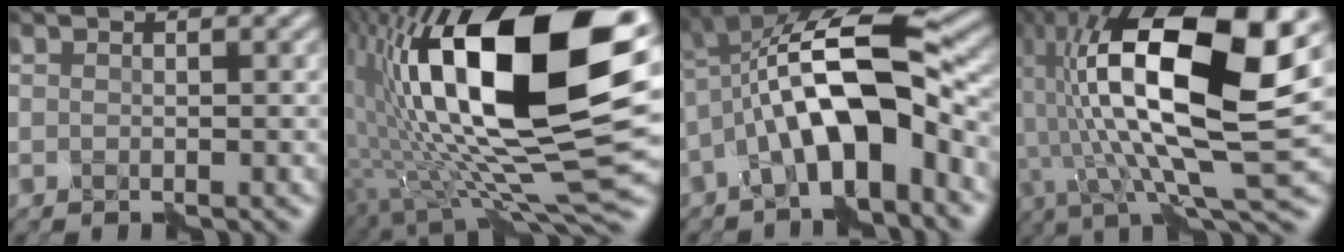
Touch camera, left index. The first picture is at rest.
{"total": 19.2, "force": [4.2, 6.9, 17.4], "torque": [-0.301, 0.006, 0.068]}
{"total": 11.3, "force": [-2.0, 4.1, 10.3], "torque": [-0.173, 0.018, -0.041]}
{"total": 16.3, "force": [2.6, 5.9, 15.0], "torque": [-0.287, -0.004, 0.042]}